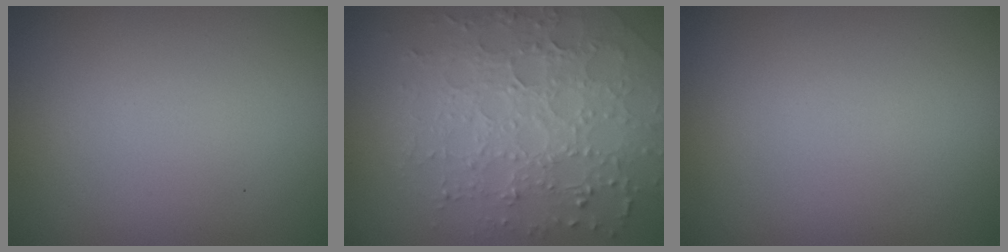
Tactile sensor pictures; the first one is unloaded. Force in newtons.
{"total": 7.3, "press": 5.2, "slide": 5.1}
{"total": 0.0}